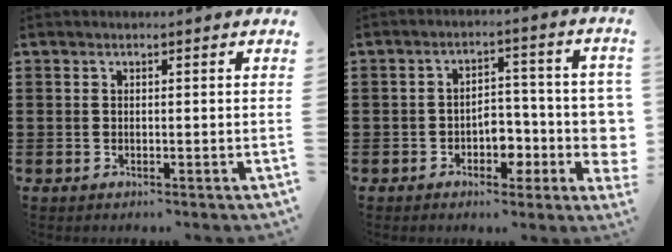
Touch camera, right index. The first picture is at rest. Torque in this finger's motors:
{"motor_torque": [0.70, 0.02, 0.48, 0.13]}